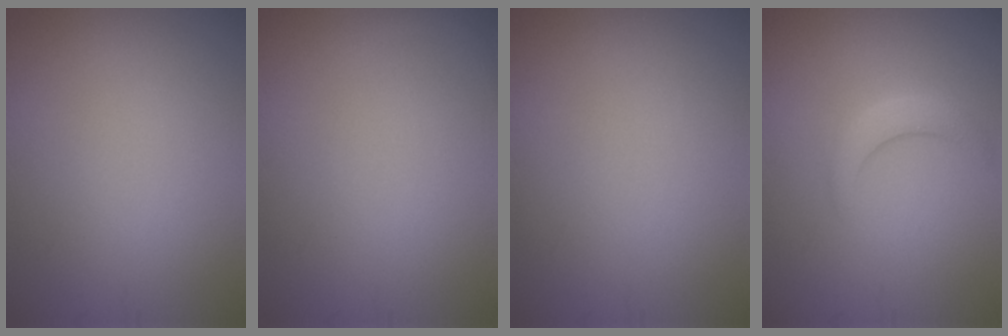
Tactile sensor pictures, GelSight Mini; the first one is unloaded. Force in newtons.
{"total": 0.6, "press": 0.6, "slide": 0.1}
{"total": 0.0}
{"total": 2.1, "press": 2.1, "slide": 0.3}